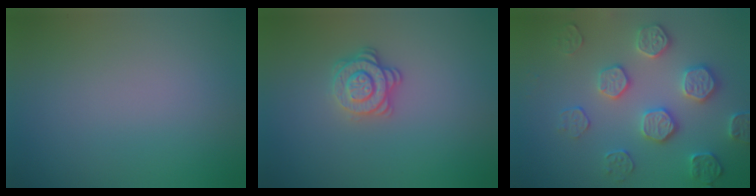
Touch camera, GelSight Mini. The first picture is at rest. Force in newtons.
{"total": 2.8, "press": 2.5, "slide": 1.3}
{"total": 4.6, "press": 4.3, "slide": 1.6}